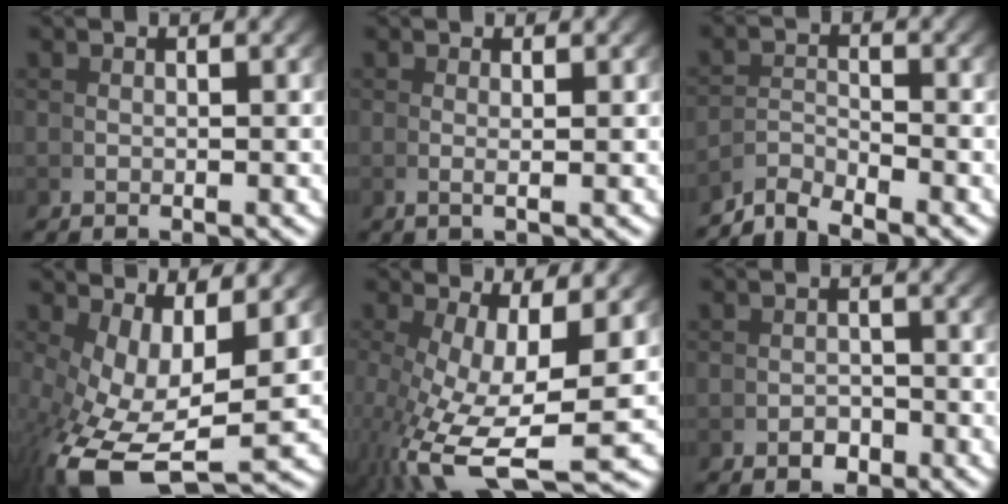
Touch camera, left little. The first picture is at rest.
{"total": 0.7, "force": [0.2, -0.1, 0.7], "torque": [-0.027, -0.009, 0.007]}
{"total": 2.6, "force": [-2.5, 0.2, 0.7], "torque": [-0.007, -0.002, -0.049]}
{"total": 9.0, "force": [-2.7, 4.4, 7.4], "torque": [-0.171, -0.054, -0.011]}
{"total": 9.3, "force": [-3.3, 3.5, 7.9], "torque": [-0.168, -0.059, -0.019]}
{"total": 1.4, "force": [-1.4, 0.4, -0.1], "torque": [0.020, -0.003, -0.024]}